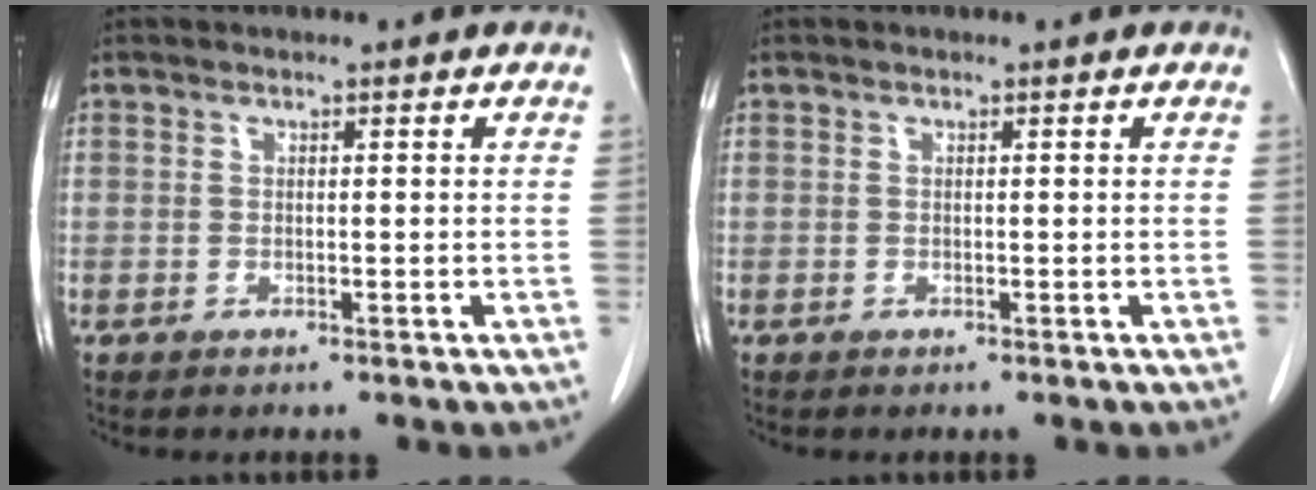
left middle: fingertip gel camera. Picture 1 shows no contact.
{"total": 0.0}